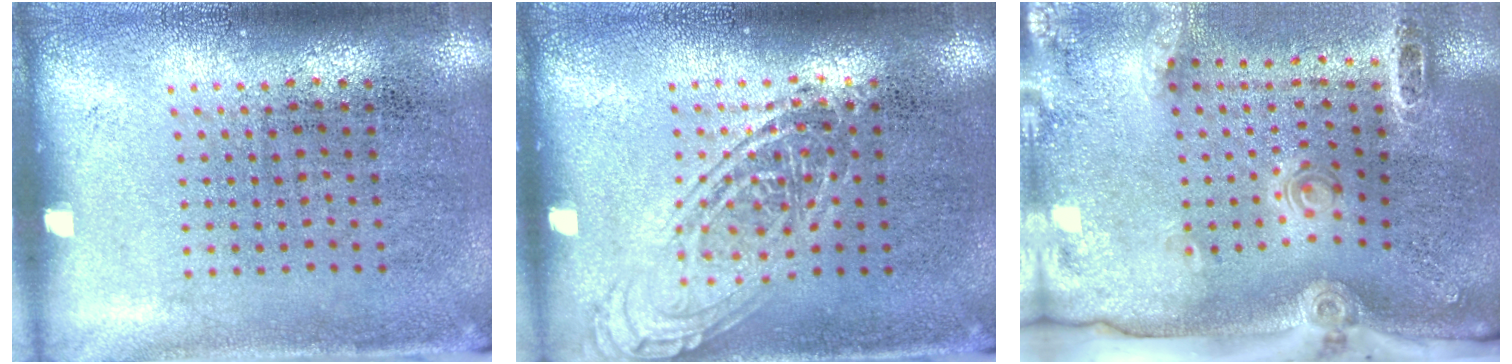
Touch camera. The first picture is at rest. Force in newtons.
{"total": 1.5, "press": 1.5, "slide": 0.1}
{"total": 2.9, "press": 2.0, "slide": 2.1}